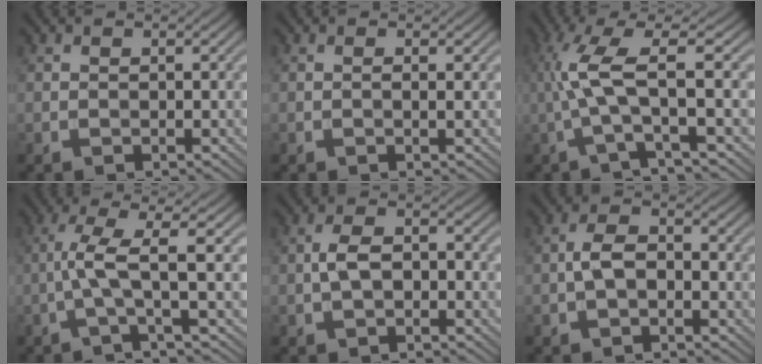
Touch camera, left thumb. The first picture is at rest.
{"total": 0.7, "force": [0.0, 0.0, 0.7], "torque": [-0.012, 0.000, -0.002]}
{"total": 7.2, "force": [-0.4, 0.9, 7.1], "torque": [-0.150, 0.019, -0.017]}
{"total": 5.1, "force": [-0.5, 0.4, 5.1], "torque": [-0.096, 0.010, -0.024]}
{"total": 3.5, "force": [-0.7, 1.9, 2.9], "torque": [-0.061, 0.008, -0.017]}
{"total": 3.5, "force": [-0.8, 2.0, 2.7], "torque": [-0.056, 0.010, -0.020]}